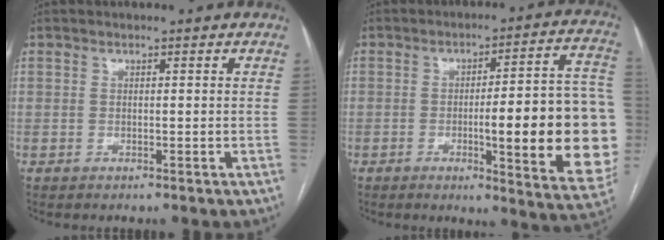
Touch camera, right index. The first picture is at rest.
{"total": 21.1, "force": [-3.0, 3.1, 20.7], "torque": [-0.178, 0.022, -0.025]}